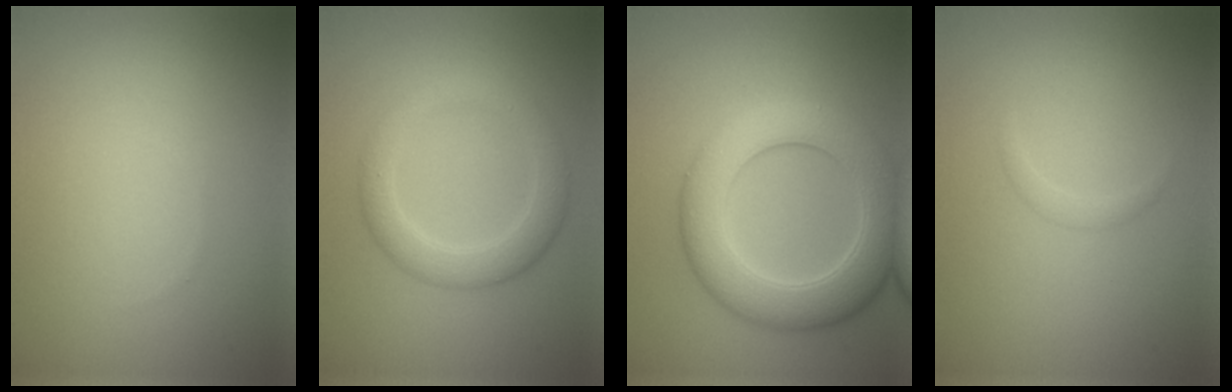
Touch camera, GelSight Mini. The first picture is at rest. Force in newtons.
{"total": 3.6, "press": 3.6, "slide": 0.2}
{"total": 7.7, "press": 7.7, "slide": 0.3}
{"total": 0.7, "press": 0.7, "slide": 0.0}